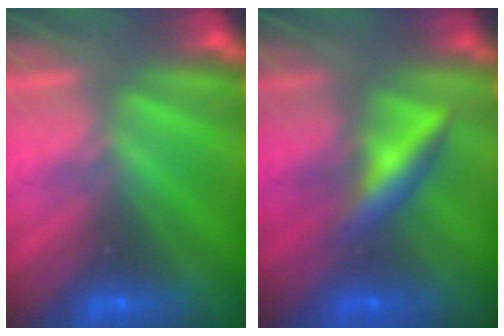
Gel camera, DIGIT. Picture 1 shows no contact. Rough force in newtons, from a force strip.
{"total": 2.4}